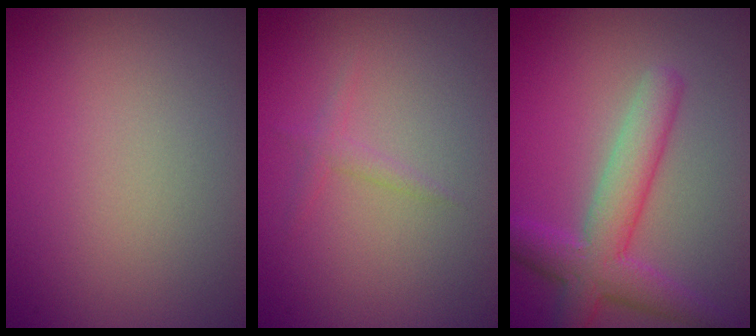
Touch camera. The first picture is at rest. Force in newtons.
{"total": 0.9, "press": 0.9, "slide": 0.1}
{"total": 5.1, "press": 5.1, "slide": 0.1}